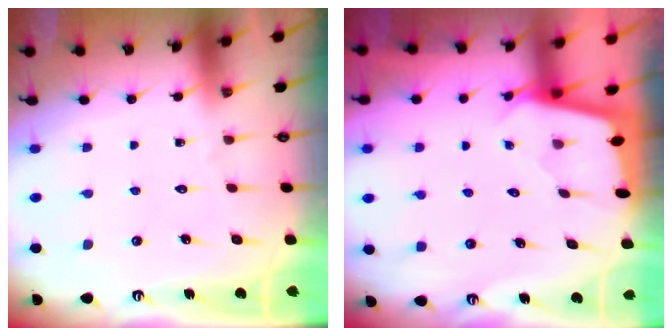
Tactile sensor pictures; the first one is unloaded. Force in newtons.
{"total": 1.9, "press": 1.9, "slide": 0.2}